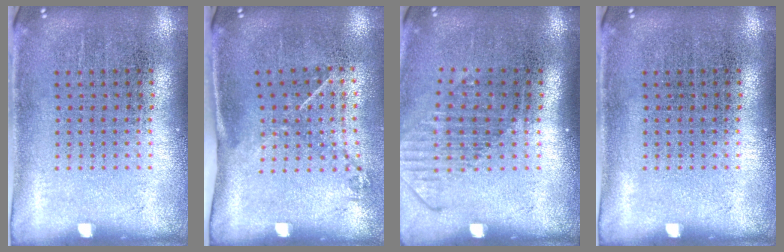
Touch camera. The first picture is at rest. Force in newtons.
{"total": 1.4, "press": 0.9, "slide": 1.0}
{"total": 1.5, "press": 1.1, "slide": 0.9}
{"total": 0.0}